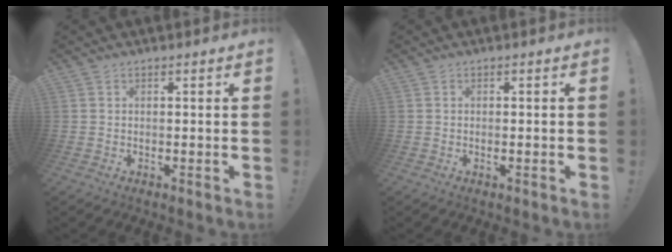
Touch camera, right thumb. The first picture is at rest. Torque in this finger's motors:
{"motor_torque": [-0.06, -0.14, 0.04, -0.09, -0.03]}